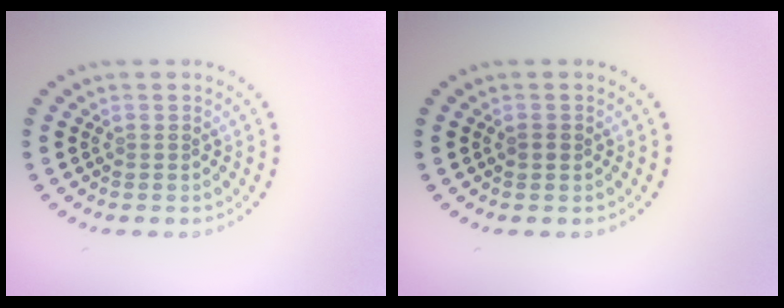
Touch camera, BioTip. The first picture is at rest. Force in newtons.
{"total": 0.8, "press": 0.8, "slide": 0.3}